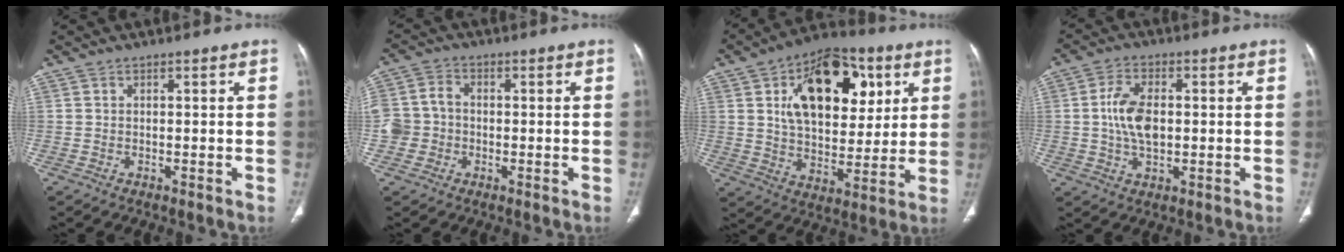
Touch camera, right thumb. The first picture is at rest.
{"total": 6.7, "force": [-1.1, 6.0, 2.7], "torque": [-0.043, 0.022, -0.027]}
{"total": 21.6, "force": [7.3, 12.9, 15.7], "torque": [-0.193, -0.013, 0.113]}
{"total": 8.0, "force": [0.2, 4.6, 6.5], "torque": [-0.121, 0.004, 0.003]}